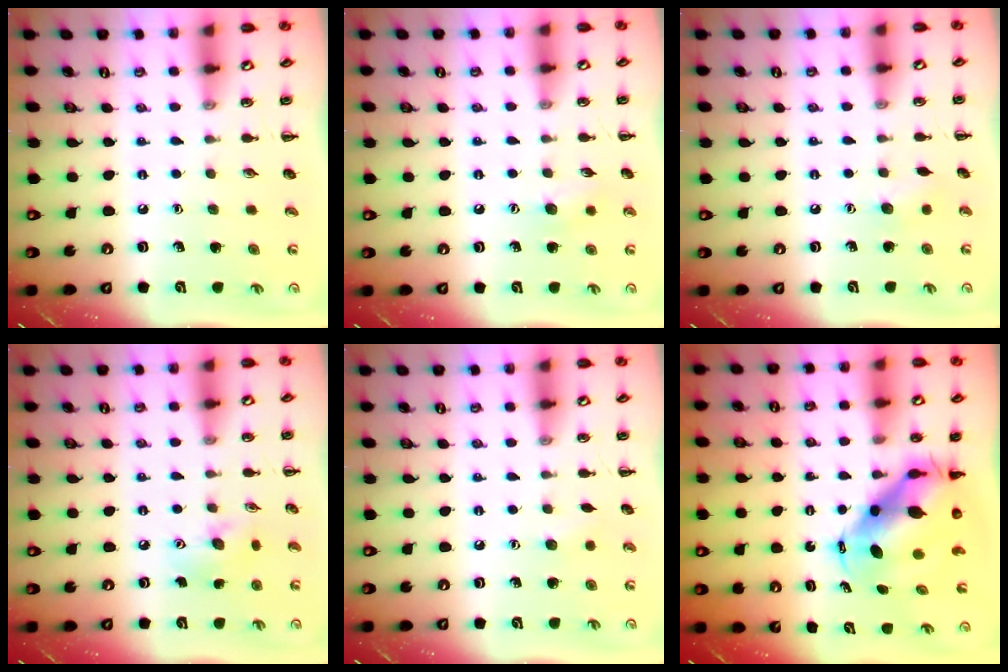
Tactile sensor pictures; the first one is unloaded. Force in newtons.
{"total": 6.1, "press": 5.9, "slide": 1.5}
{"total": 6.2, "press": 6.0, "slide": 1.6}
{"total": 8.3, "press": 8.3, "slide": 0.7}
{"total": 3.9, "press": 3.8, "slide": 1.0}
{"total": 8.8, "press": 8.5, "slide": 2.2}